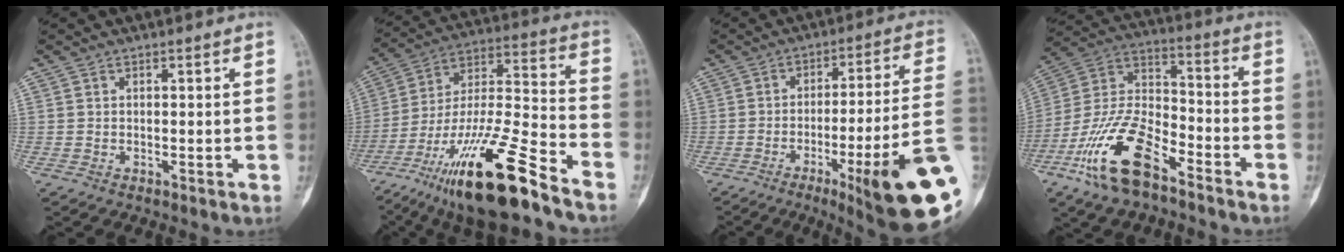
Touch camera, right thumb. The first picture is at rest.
{"total": 19.8, "force": [-13.0, 4.2, 14.3], "torque": [-0.263, 0.068, -0.225]}
{"total": 22.5, "force": [-7.8, 2.7, 20.9], "torque": [-0.236, 0.015, -0.107]}
{"total": 17.8, "force": [-10.3, 7.7, 12.3], "torque": [-0.242, 0.060, -0.200]}